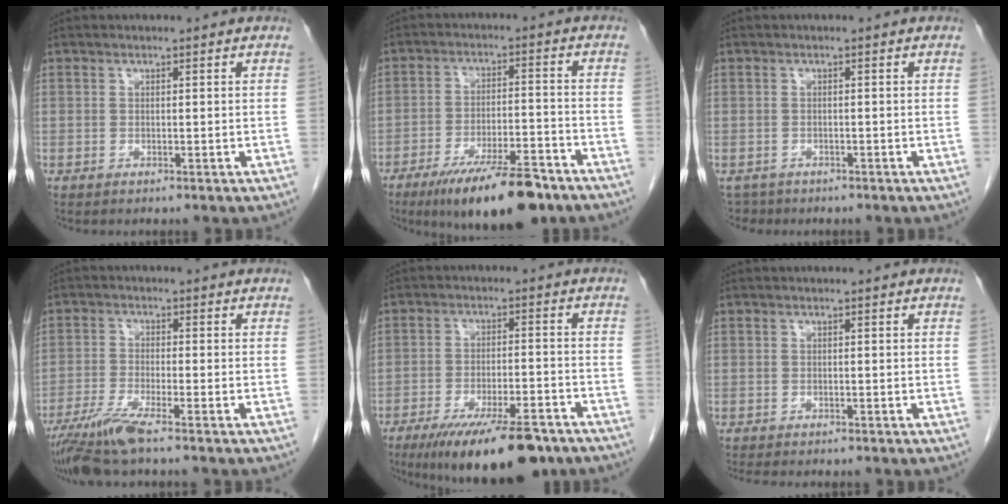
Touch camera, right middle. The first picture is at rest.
{"total": 14.4, "force": [-10.4, 3.1, 9.4], "torque": [-0.136, -0.012, -0.169]}
{"total": 2.7, "force": [-2.2, 1.5, -0.2], "torque": [-0.001, 0.000, -0.037]}
{"total": 6.7, "force": [-5.0, -0.4, 4.4], "torque": [-0.086, -0.024, -0.098]}
{"total": 15.4, "force": [-11.2, 3.5, 9.9], "torque": [-0.134, -0.017, -0.175]}
{"total": 3.2, "force": [-2.8, 0.6, 1.5], "torque": [-0.021, -0.008, -0.040]}